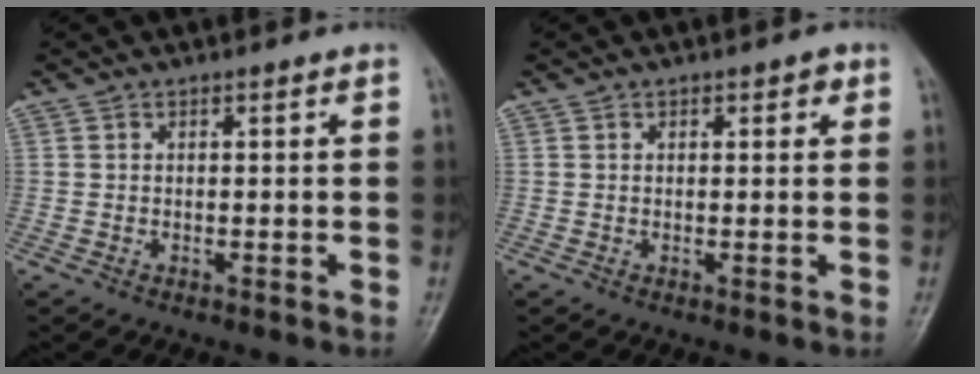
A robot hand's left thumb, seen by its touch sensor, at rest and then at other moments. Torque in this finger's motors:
{"motor_torque": [-0.47, -0.20, -0.02, 0.09, 0.00]}